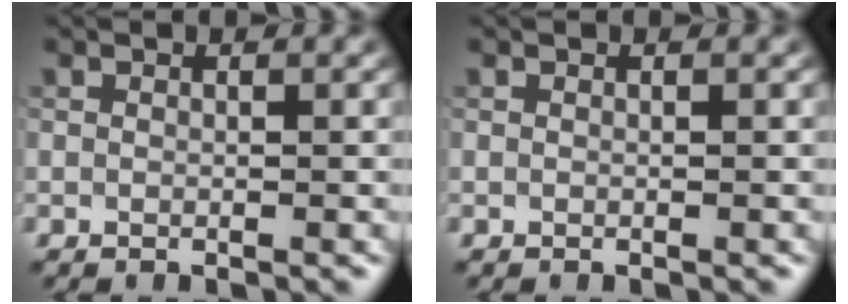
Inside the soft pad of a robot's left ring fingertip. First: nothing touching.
{"total": 0.0}